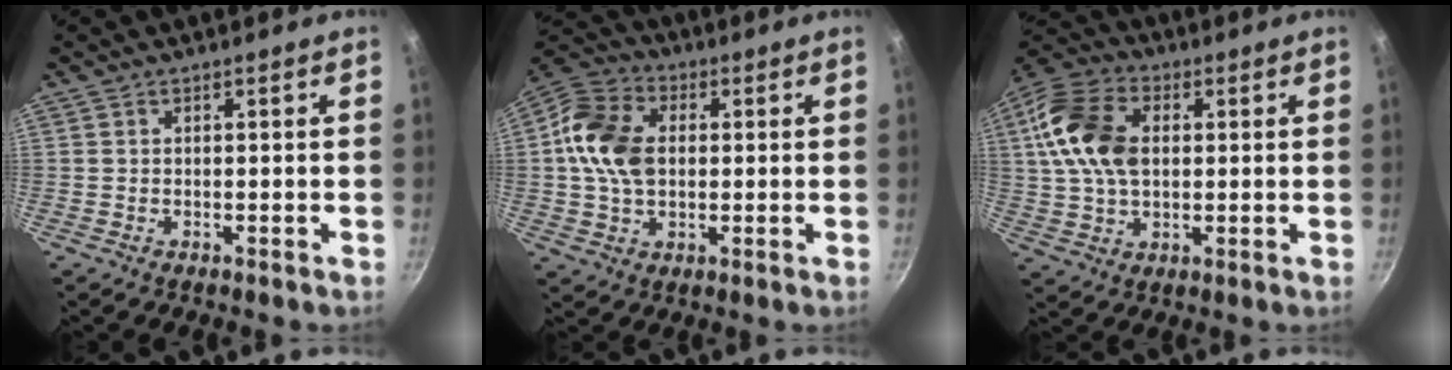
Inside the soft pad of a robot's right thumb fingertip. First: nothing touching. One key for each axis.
{"total": 13.4, "fx": 1.3, "fy": 9.5, "fz": 9.4, "tx": -0.157, "ty": 0.013, "tz": 0.008}
{"total": 15.5, "fx": 2.6, "fy": 10.3, "fz": 11.3, "tx": -0.201, "ty": 0.013, "tz": 0.037}